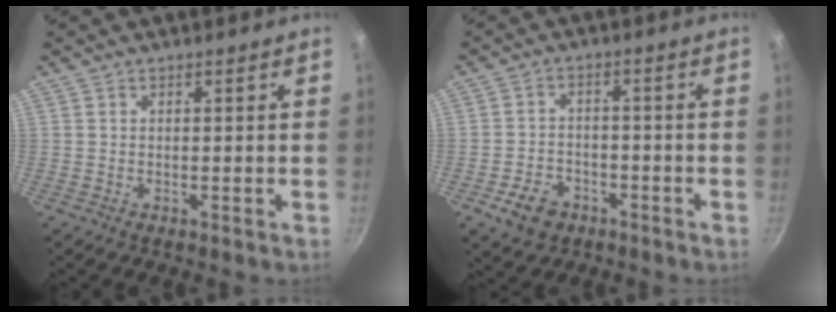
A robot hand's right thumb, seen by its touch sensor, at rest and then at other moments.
{"total": 6.8, "force": [-3.7, 4.8, 3.1], "torque": [-0.044, 0.028, -0.059]}